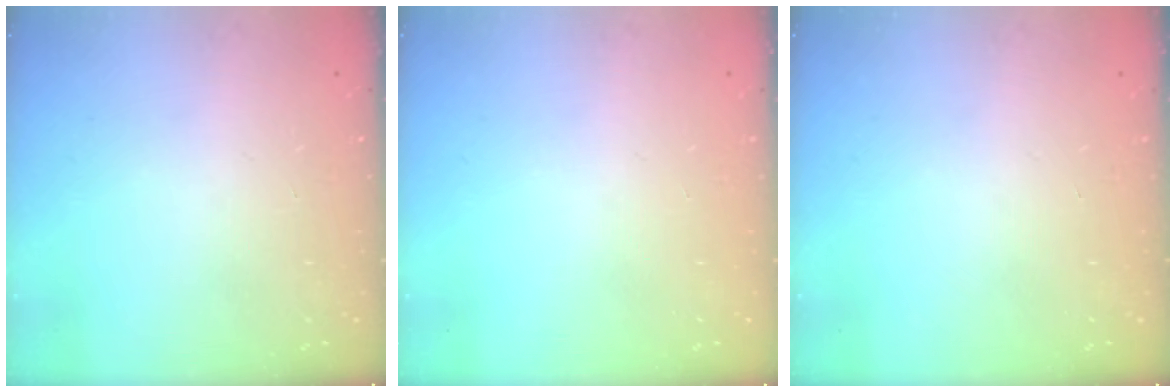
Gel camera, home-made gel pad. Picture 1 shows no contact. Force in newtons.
{"total": 0.0}
{"total": 0.0}